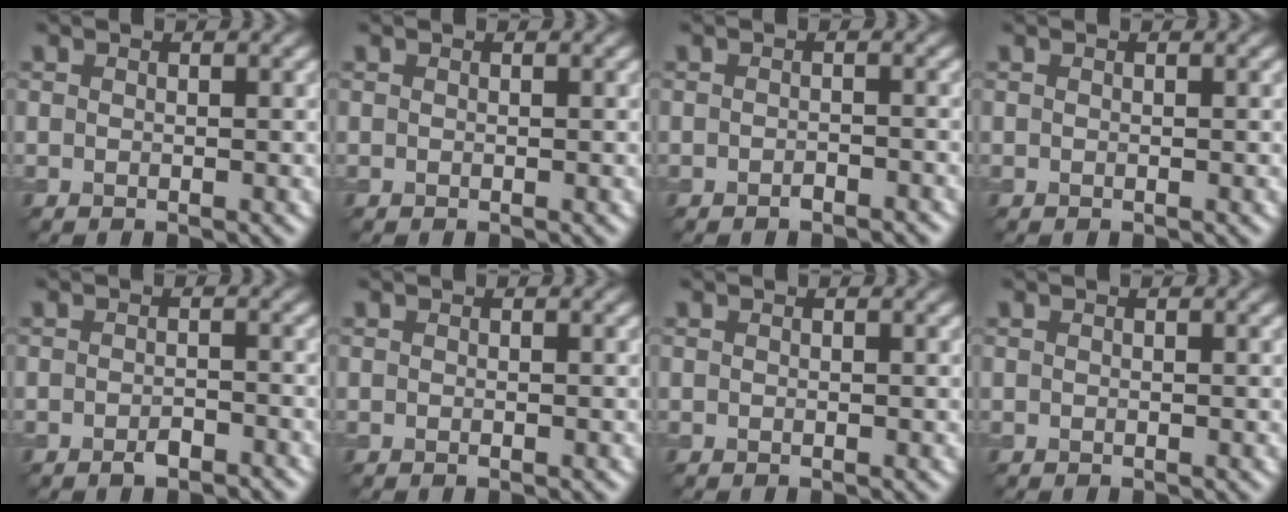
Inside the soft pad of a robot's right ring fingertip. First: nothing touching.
{"total": 0.0}
{"total": 0.9, "force": [-0.7, 0.4, 0.4], "torque": [-0.005, 0.001, -0.012]}
{"total": 0.0}
{"total": 1.6, "force": [-1.1, 0.6, 0.9], "torque": [-0.016, 0.000, -0.020]}
{"total": 0.0}
{"total": 0.0}
{"total": 0.0}